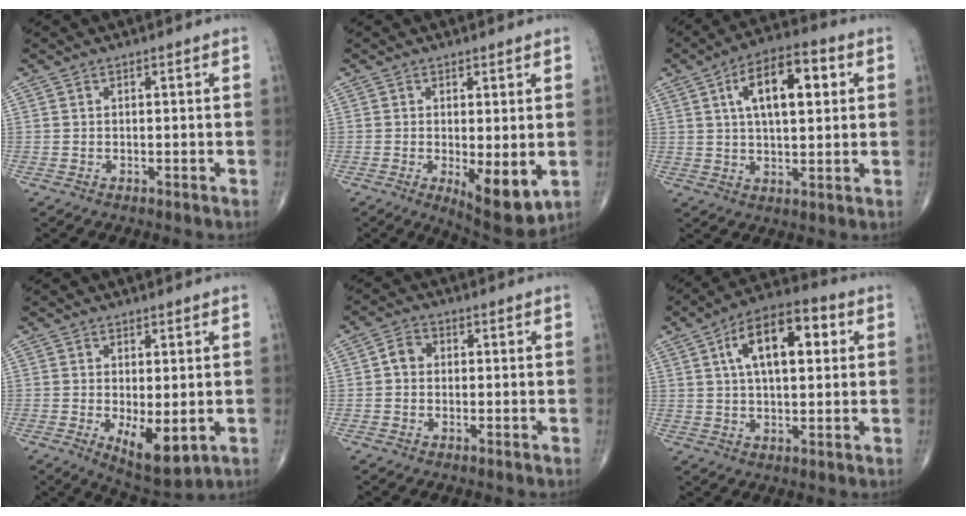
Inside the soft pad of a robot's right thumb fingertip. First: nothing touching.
{"total": 8.3, "force": [-1.5, 3.0, 7.6], "torque": [-0.106, -0.024, -0.015]}
{"total": 12.9, "force": [3.7, 5.9, 10.9], "torque": [-0.163, 0.009, 0.055]}
{"total": 7.9, "force": [-1.5, 3.3, 7.0], "torque": [-0.102, -0.023, -0.012]}
{"total": 3.3, "force": [0.1, 2.8, 1.8], "torque": [-0.021, 0.011, -0.004]}
{"total": 14.2, "force": [3.9, 6.9, 11.7], "torque": [-0.176, 0.016, 0.057]}